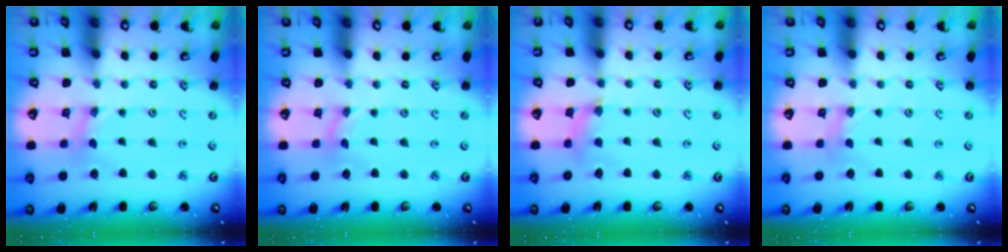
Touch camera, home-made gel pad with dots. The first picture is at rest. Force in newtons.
{"total": 0.0}
{"total": 5.0, "press": 5.0, "slide": 0.5}
{"total": 0.7, "press": 0.7, "slide": 0.1}